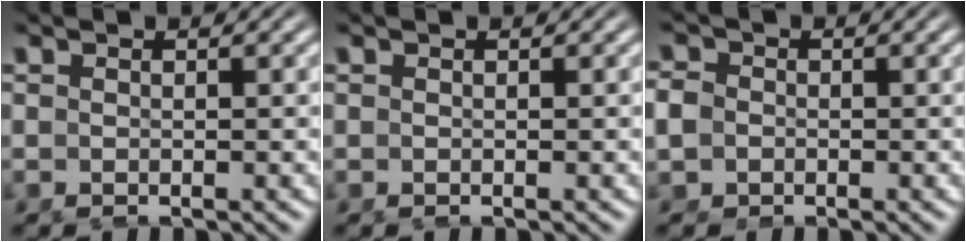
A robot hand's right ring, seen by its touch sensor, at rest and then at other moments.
{"total": 0.0}
{"total": 2.8, "force": [-0.3, 2.6, 1.0], "torque": [-0.036, -0.013, -0.002]}